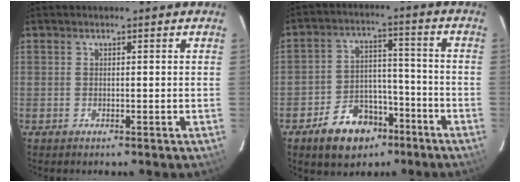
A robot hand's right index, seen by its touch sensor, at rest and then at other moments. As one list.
[{"total": 11.6, "force": [-7.2, 7.7, 5.0], "torque": [-0.106, 0.030, -0.099]}]